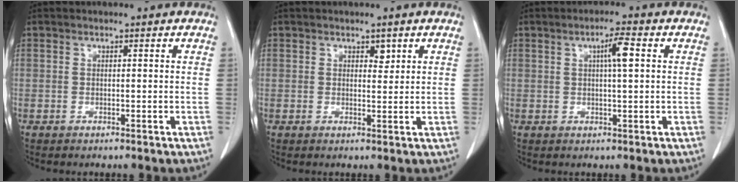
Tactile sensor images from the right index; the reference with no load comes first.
{"total": 1.5, "force": [0.9, 0.8, 0.9], "torque": [-0.009, -0.003, 0.013]}
{"total": 3.8, "force": [1.0, 0.1, 3.7], "torque": [-0.063, 0.004, 0.015]}